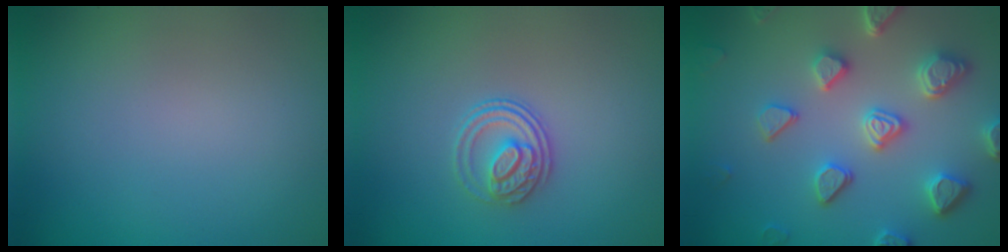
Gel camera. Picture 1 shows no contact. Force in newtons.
{"total": 2.8, "press": 2.6, "slide": 1.2}
{"total": 5.4, "press": 4.9, "slide": 2.3}